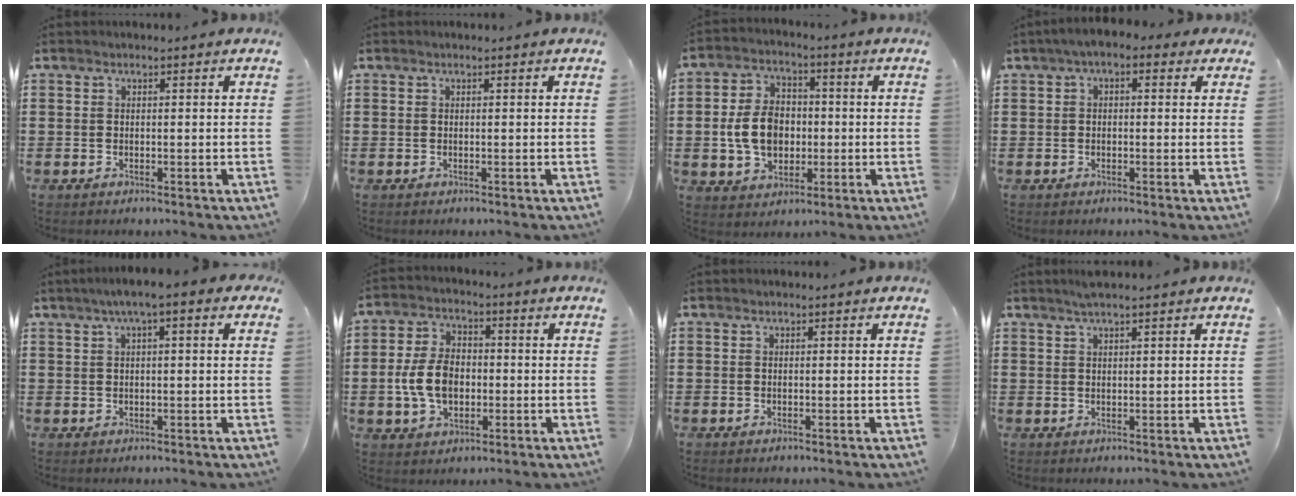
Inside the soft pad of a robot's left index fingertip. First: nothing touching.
{"total": 0.0}
{"total": 8.0, "force": [-0.8, 6.0, 5.3], "torque": [-0.117, 0.007, -0.019]}
{"total": 2.4, "force": [-0.1, 1.4, 2.0], "torque": [-0.039, 0.010, -0.005]}
{"total": 3.1, "force": [0.9, 0.4, 2.9], "torque": [-0.056, 0.004, 0.014]}
{"total": 7.7, "force": [-1.2, 5.2, 5.6], "torque": [-0.132, 0.007, -0.026]}
{"total": 0.0}
{"total": 1.7, "force": [1.4, -0.1, 0.9], "torque": [-0.020, 0.001, 0.027]}